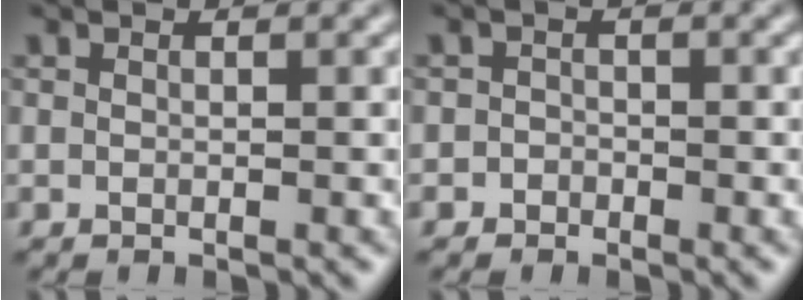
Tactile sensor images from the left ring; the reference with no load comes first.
{"total": 1.1, "force": [-0.6, 1.0, 0.0], "torque": [0.016, 0.002, -0.014]}